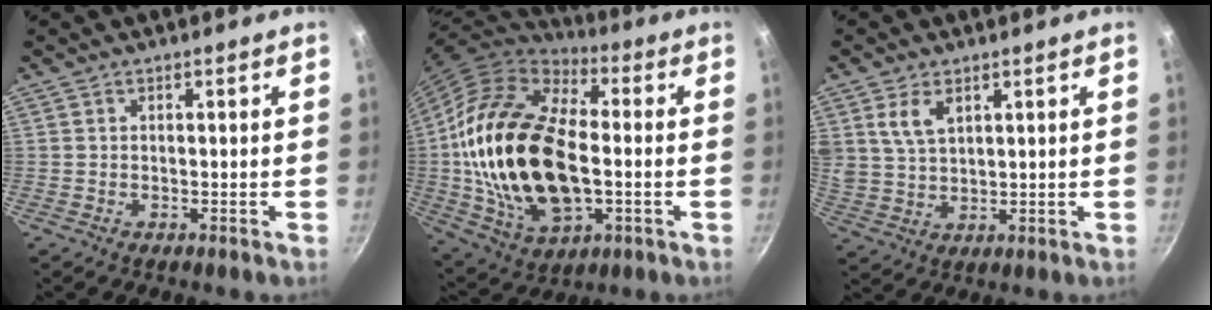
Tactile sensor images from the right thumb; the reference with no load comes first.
{"total": 27.5, "force": [-1.2, 16.0, 22.4], "torque": [-0.422, 0.020, -0.016]}
{"total": 6.1, "force": [2.9, 3.5, 4.0], "torque": [-0.068, -0.012, 0.062]}